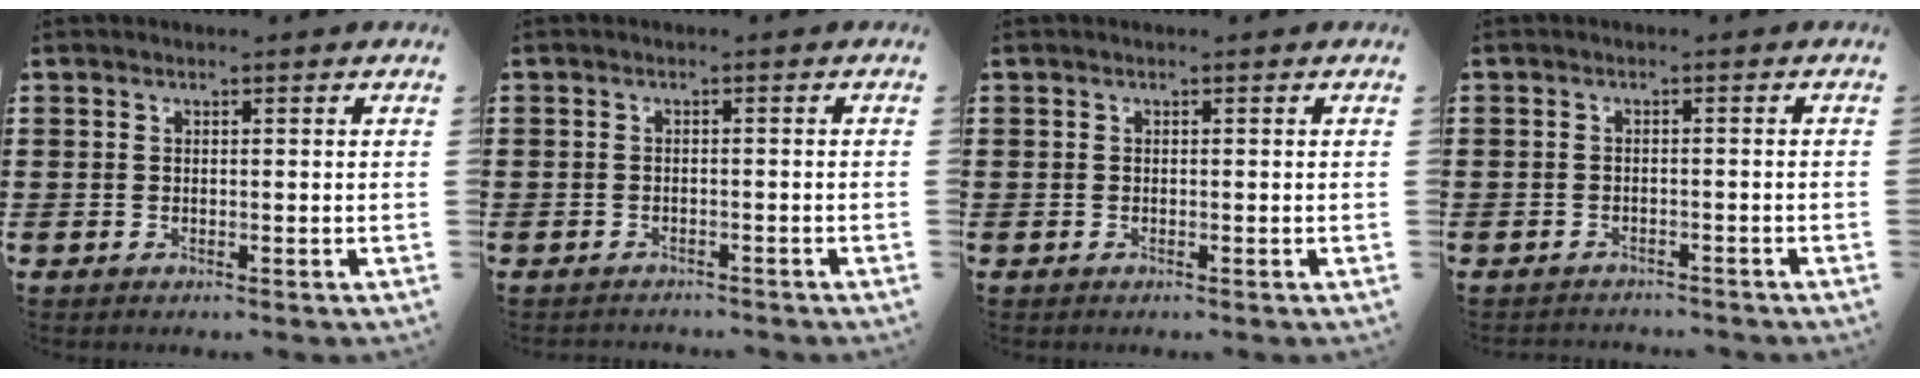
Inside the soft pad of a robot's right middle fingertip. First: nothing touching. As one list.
[{"total": 1.3, "force": [-1.2, 0.3, -0.2], "torque": [0.001, 0.003, -0.029]}, {"total": 0.0}, {"total": 1.5, "force": [-1.5, 0.3, -0.3], "torque": [0.000, 0.003, -0.034]}]